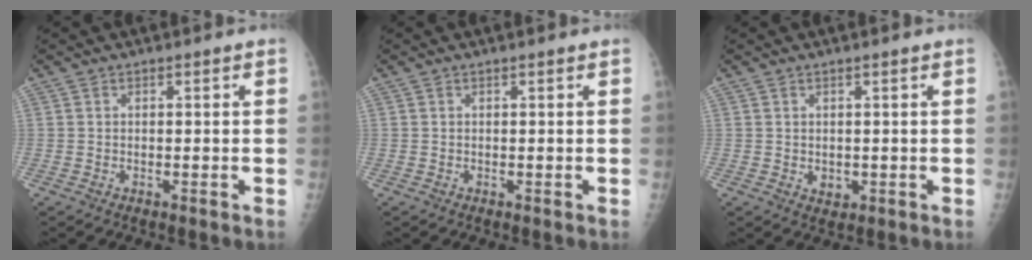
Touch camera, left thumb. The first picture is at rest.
{"total": 0.0}
{"total": 1.8, "force": [0.3, 1.2, 1.3], "torque": [-0.015, -0.005, 0.010]}